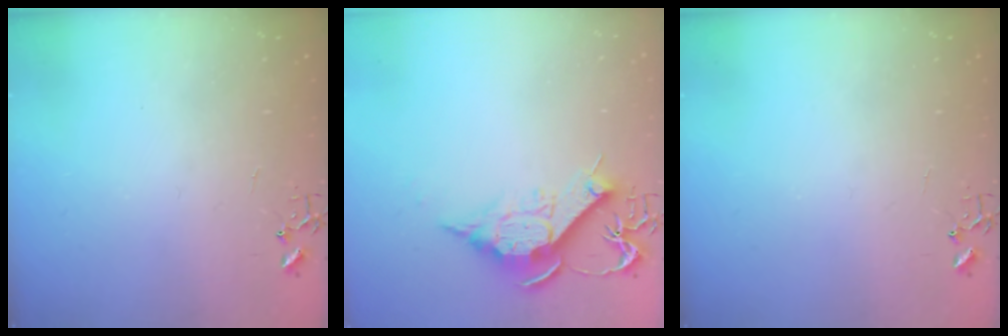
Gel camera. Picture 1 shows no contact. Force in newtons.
{"total": 11.6, "press": 11.6, "slide": 0.2}
{"total": 0.0}